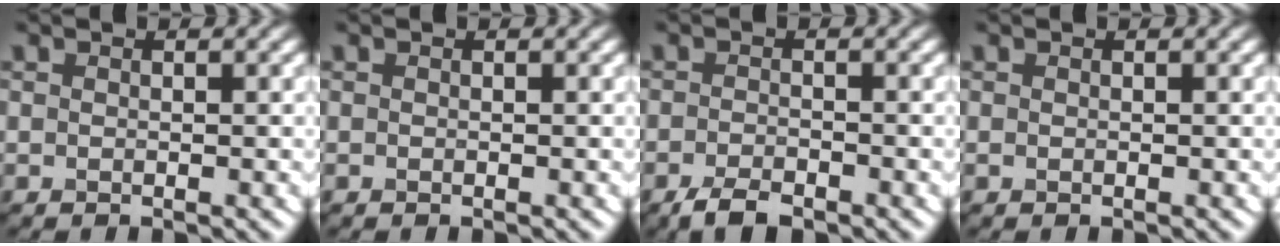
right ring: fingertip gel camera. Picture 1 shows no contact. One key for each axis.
{"total": 0.0}
{"total": 2.9, "fx": -2.1, "fy": 1.1, "fz": 1.7, "tx": -0.033, "ty": -0.001, "tz": -0.042}
{"total": 0.0}